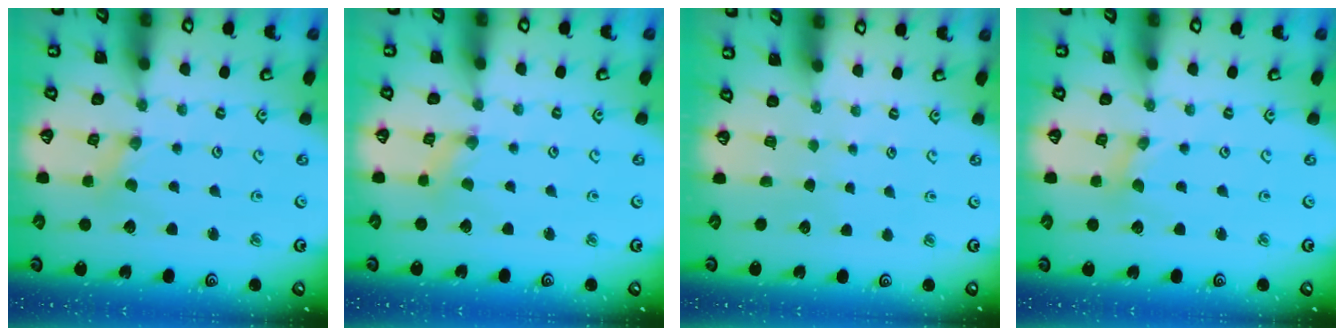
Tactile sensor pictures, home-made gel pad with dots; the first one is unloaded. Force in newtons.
{"total": 1.4, "press": 1.3, "slide": 0.3}
{"total": 0.0}
{"total": 0.0}